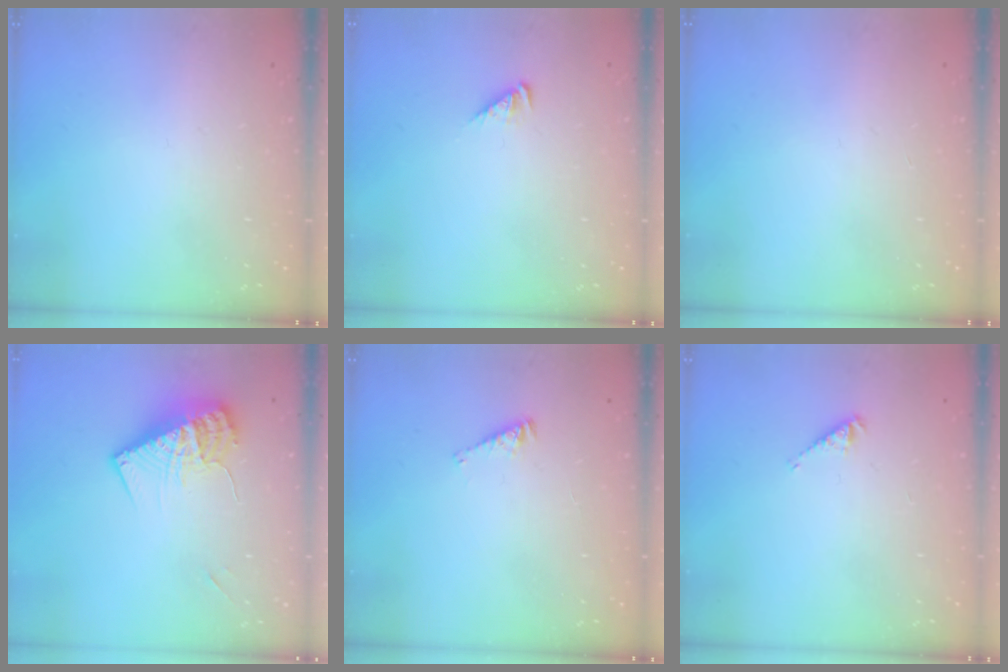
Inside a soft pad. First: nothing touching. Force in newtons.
{"total": 3.4, "press": 3.4, "slide": 0.6}
{"total": 0.0}
{"total": 12.8, "press": 12.8, "slide": 1.1}
{"total": 2.4, "press": 2.4, "slide": 0.4}
{"total": 2.9, "press": 2.9, "slide": 0.5}